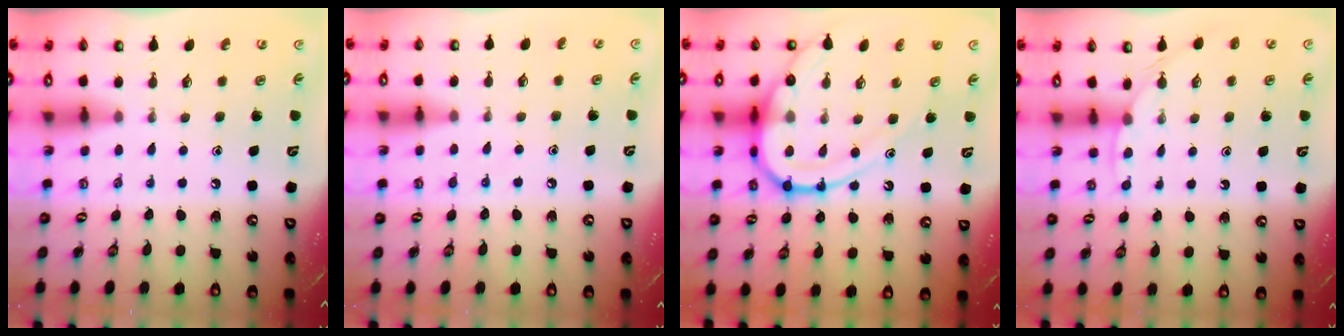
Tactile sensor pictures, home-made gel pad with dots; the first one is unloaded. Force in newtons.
{"total": 4.4, "press": 4.3, "slide": 0.6}
{"total": 17.2, "press": 17.1, "slide": 1.6}
{"total": 3.1, "press": 3.1, "slide": 0.4}